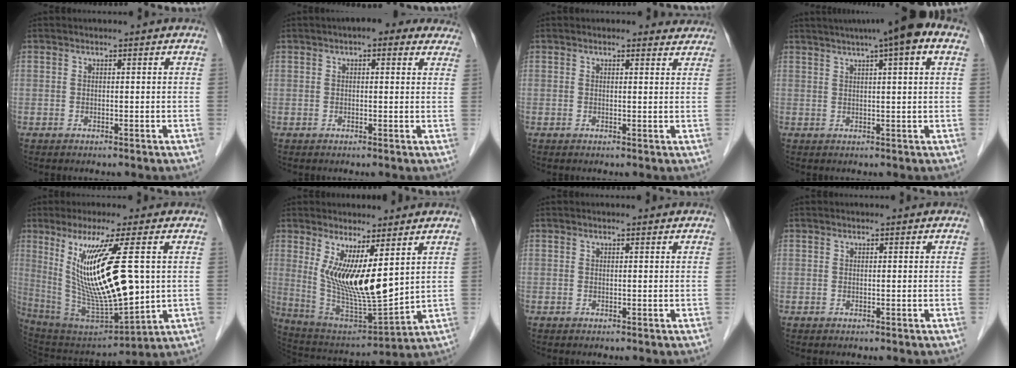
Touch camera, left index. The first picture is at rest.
{"total": 6.0, "force": [3.9, 2.2, 3.9], "torque": [-0.036, 0.029, 0.044]}
{"total": 2.3, "force": [2.1, 0.9, 0.4], "torque": [-0.001, -0.001, 0.012]}
{"total": 10.6, "force": [6.4, 0.8, 8.4], "torque": [-0.124, 0.037, 0.082]}
{"total": 17.2, "force": [3.1, 2.3, 16.8], "torque": [-0.323, -0.021, 0.070]}
{"total": 12.0, "force": [3.9, 2.3, 11.1], "torque": [-0.214, -0.027, 0.087]}
{"total": 0.0}
{"total": 0.0}